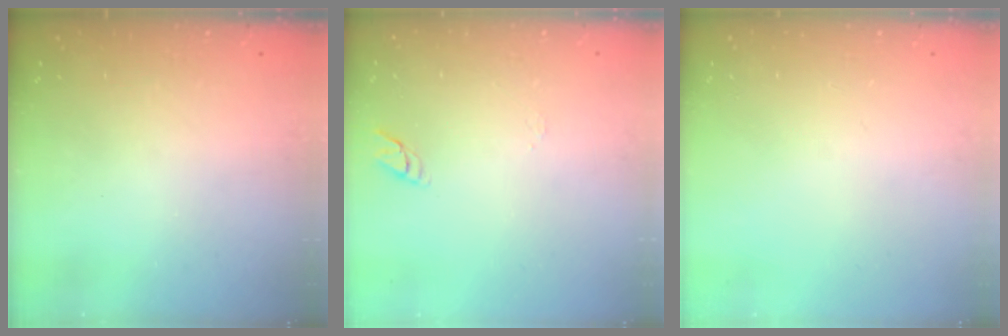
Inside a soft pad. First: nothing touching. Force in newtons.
{"total": 6.6, "press": 6.6, "slide": 0.5}
{"total": 0.0}